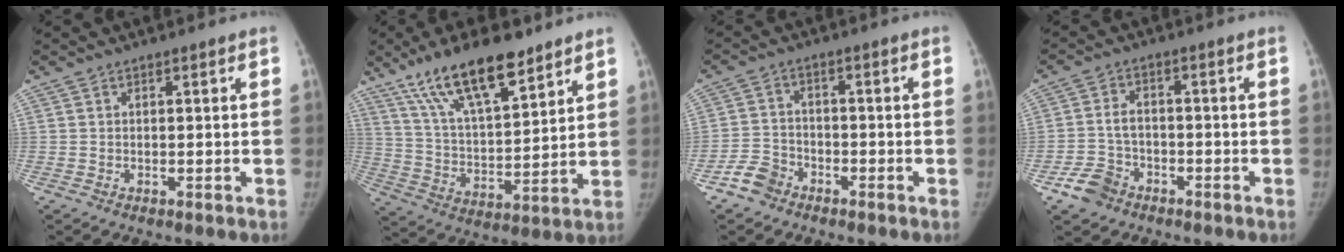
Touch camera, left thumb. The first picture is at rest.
{"total": 17.3, "force": [11.7, 5.8, 11.3], "torque": [-0.172, -0.051, 0.218]}
{"total": 5.0, "force": [-3.5, 3.3, 1.1], "torque": [-0.012, 0.022, -0.074]}
{"total": 6.1, "force": [-3.8, 4.2, 2.3], "torque": [-0.040, 0.023, -0.068]}